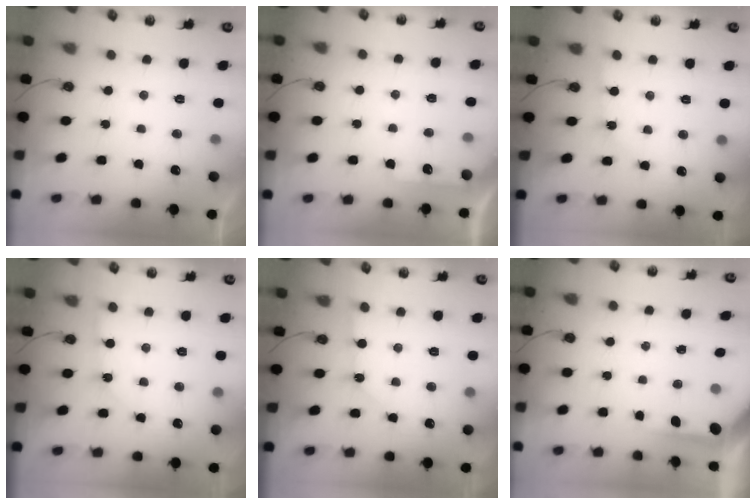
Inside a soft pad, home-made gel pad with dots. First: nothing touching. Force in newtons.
{"total": 4.2, "press": 4.1, "slide": 0.6}
{"total": 2.4, "press": 2.4, "slide": 0.3}
{"total": 5.7, "press": 5.7, "slide": 0.5}
{"total": 2.3, "press": 2.3, "slide": 0.2}
{"total": 3.9, "press": 3.9, "slide": 0.4}